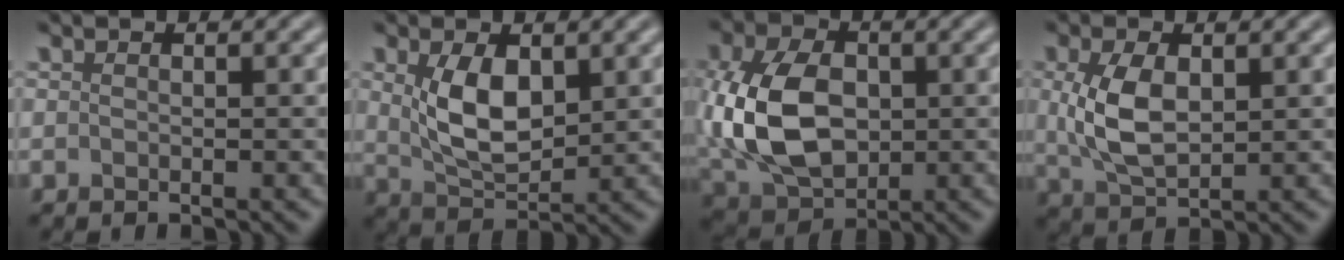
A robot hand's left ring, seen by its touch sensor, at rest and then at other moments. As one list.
[{"total": 5.0, "force": [1.2, 2.6, 4.1], "torque": [-0.087, -0.004, 0.028]}, {"total": 9.5, "force": [-0.4, 6.4, 7.0], "torque": [-0.159, -0.001, -0.011]}, {"total": 4.9, "force": [0.7, 2.7, 4.0], "torque": [-0.094, 0.001, 0.018]}]